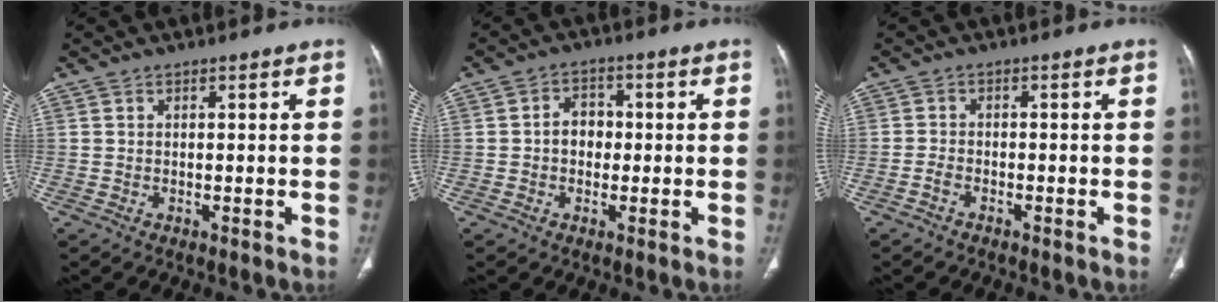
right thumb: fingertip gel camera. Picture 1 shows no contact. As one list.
[{"total": 4.5, "force": [-0.2, 3.7, 2.6], "torque": [-0.022, 0.014, -0.011]}, {"total": 1.5, "force": [-1.2, 0.7, 0.7], "torque": [-0.017, 0.010, -0.023]}]